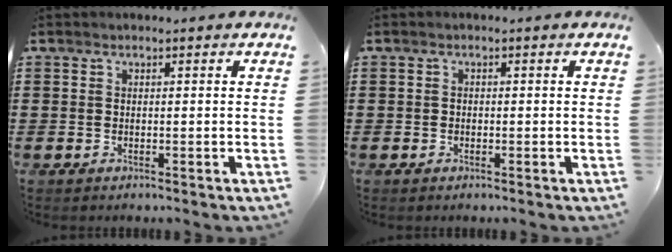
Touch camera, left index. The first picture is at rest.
{"total": 0.5, "force": [-0.3, 0.4, 0.2], "torque": [-0.006, 0.000, -0.006]}